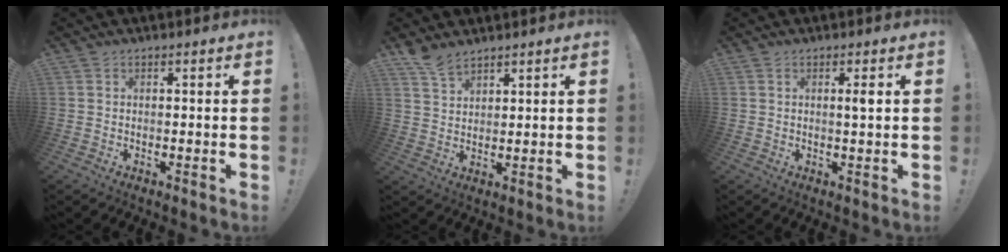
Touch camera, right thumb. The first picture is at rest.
{"total": 5.7, "force": [5.0, 1.8, 2.0], "torque": [-0.029, -0.030, 0.092]}
{"total": 2.1, "force": [0.5, -0.2, 2.0], "torque": [-0.027, -0.005, 0.003]}